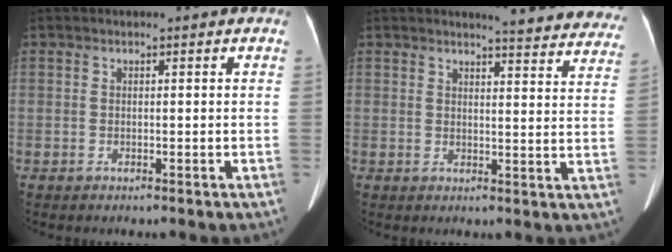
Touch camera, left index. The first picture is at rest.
{"total": 14.9, "force": [14.1, 1.9, 4.5], "torque": [-0.027, -0.057, 0.134]}